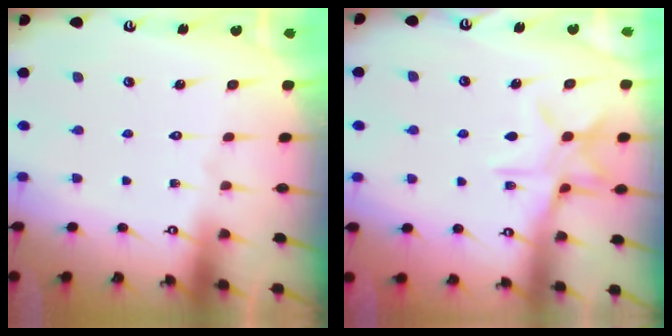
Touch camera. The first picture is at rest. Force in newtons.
{"total": 10.9, "press": 10.9, "slide": 0.8}